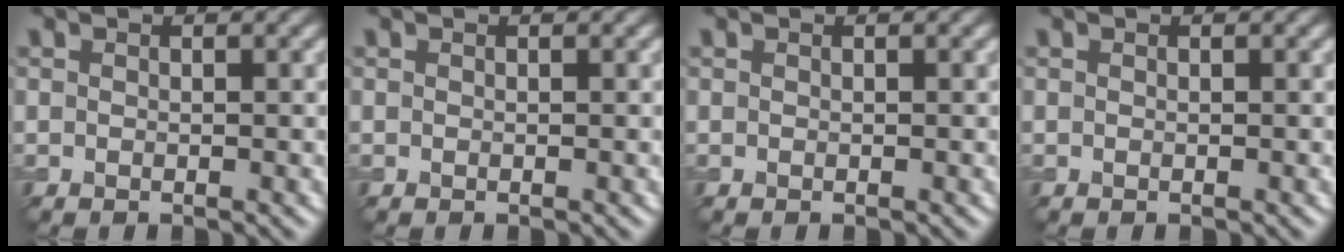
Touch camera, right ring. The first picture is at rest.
{"total": 0.0}
{"total": 0.0}
{"total": 0.0}